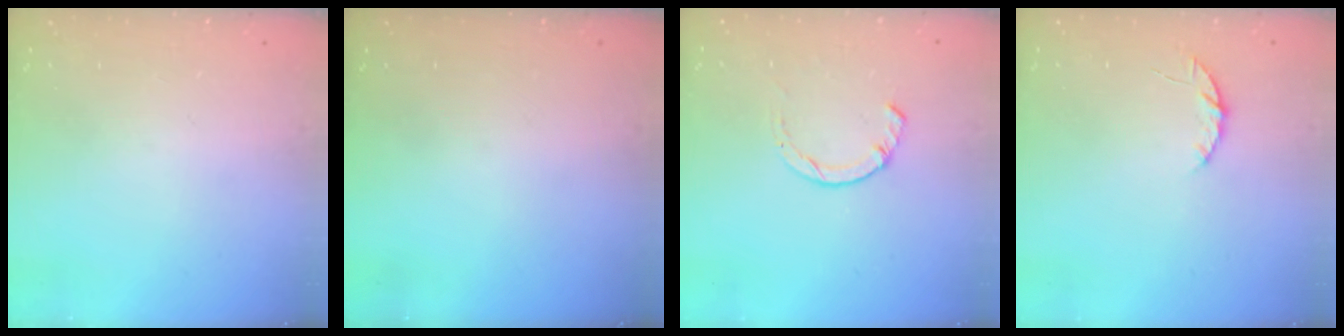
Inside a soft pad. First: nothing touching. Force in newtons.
{"total": 0.0}
{"total": 3.0, "press": 3.0, "slide": 0.4}
{"total": 4.2, "press": 4.2, "slide": 0.5}